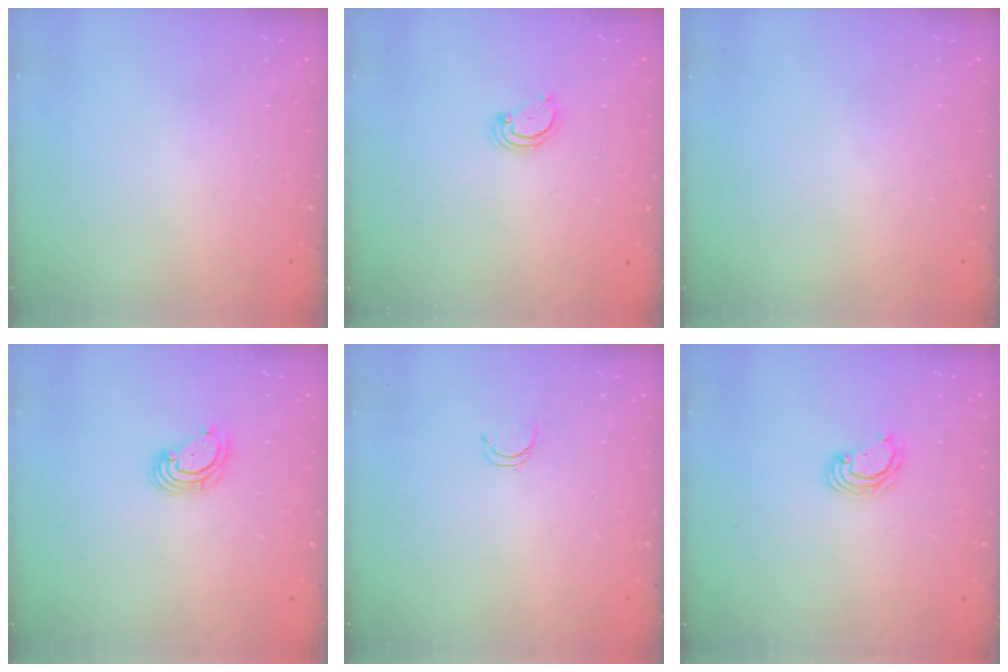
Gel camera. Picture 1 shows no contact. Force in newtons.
{"total": 2.8, "press": 2.8, "slide": 0.3}
{"total": 0.0}
{"total": 5.1, "press": 5.0, "slide": 0.6}
{"total": 3.1, "press": 3.1, "slide": 0.4}
{"total": 3.9, "press": 3.8, "slide": 0.2}